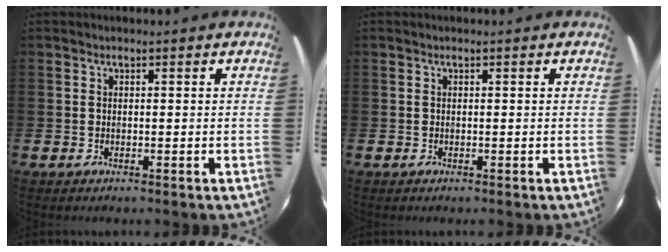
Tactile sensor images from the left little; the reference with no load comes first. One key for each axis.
{"total": 0.0}